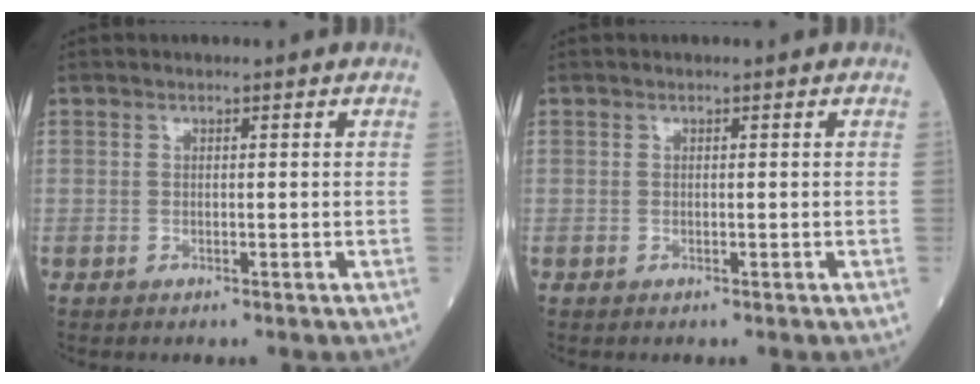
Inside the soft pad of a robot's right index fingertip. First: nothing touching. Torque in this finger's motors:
{"motor_torque": [0.00, 0.00, 0.00, -0.01]}